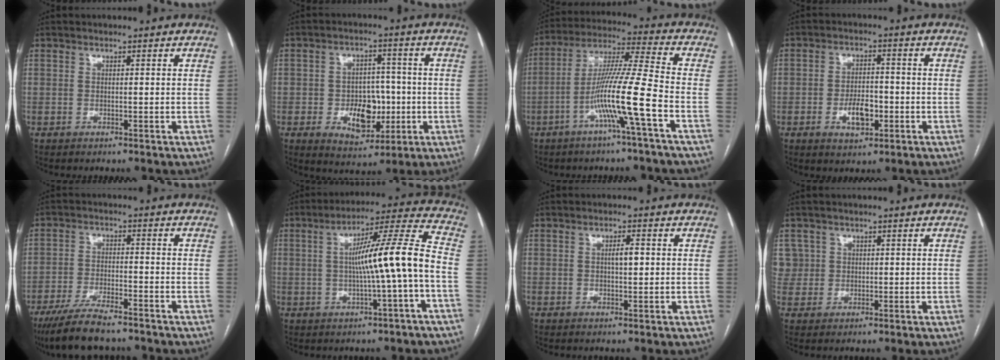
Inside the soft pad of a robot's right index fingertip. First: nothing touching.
{"total": 9.6, "force": [-2.0, 6.2, 7.0], "torque": [-0.112, 0.013, -0.019]}
{"total": 12.6, "force": [-4.8, -1.5, 11.6], "torque": [-0.218, 0.006, -0.093]}
{"total": 5.7, "force": [-1.9, 2.8, 4.6], "torque": [-0.083, 0.003, -0.025]}
{"total": 10.1, "force": [-8.3, 1.7, 5.6], "torque": [-0.100, -0.025, -0.139]}
{"total": 12.8, "force": [-1.3, -0.6, 12.7], "torque": [-0.199, 0.023, -0.022]}
{"total": 2.2, "force": [0.3, 0.6, 2.1], "torque": [-0.037, 0.003, 0.005]}
{"total": 3.7, "force": [1.4, 3.5, -0.2], "torque": [0.021, 0.011, 0.026]}